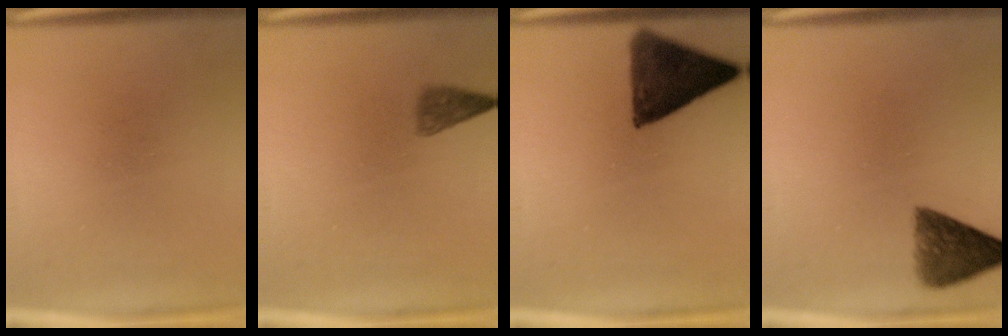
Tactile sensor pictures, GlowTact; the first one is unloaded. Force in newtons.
{"total": 2.1}
{"total": 11.6}
{"total": 6.5}